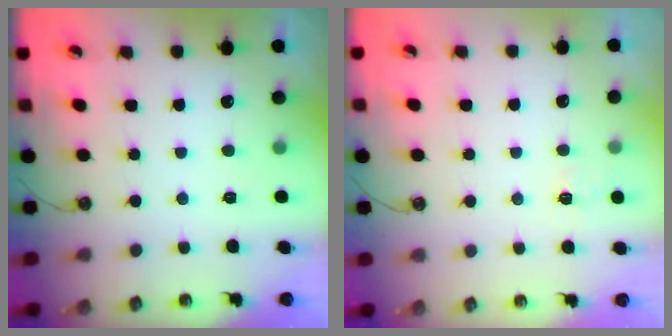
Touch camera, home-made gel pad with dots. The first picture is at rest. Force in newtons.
{"total": 2.8, "press": 2.8, "slide": 0.4}